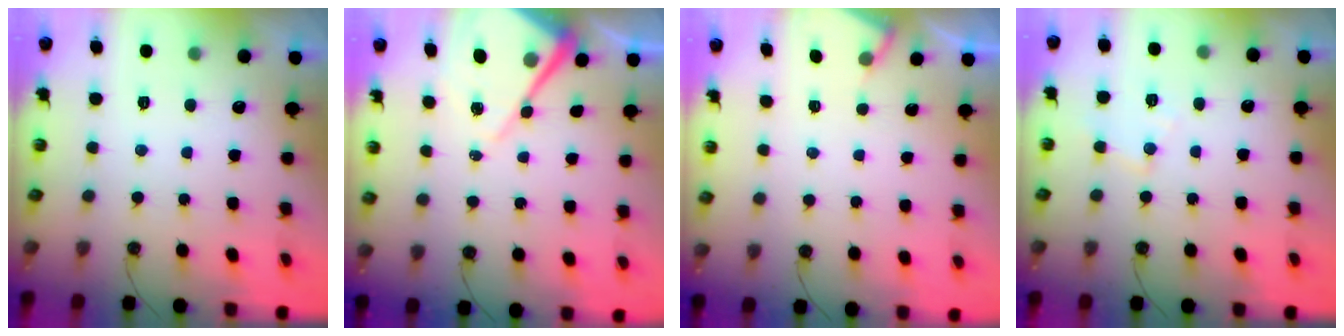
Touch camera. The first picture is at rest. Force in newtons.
{"total": 10.6, "press": 10.6, "slide": 0.9}
{"total": 2.8, "press": 2.7, "slide": 0.4}
{"total": 7.2, "press": 7.2, "slide": 0.5}